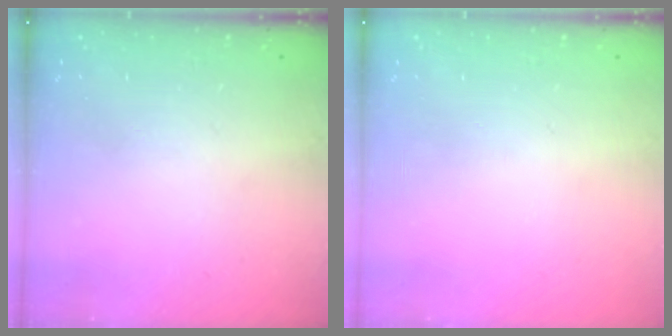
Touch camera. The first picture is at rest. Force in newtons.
{"total": 0.0}